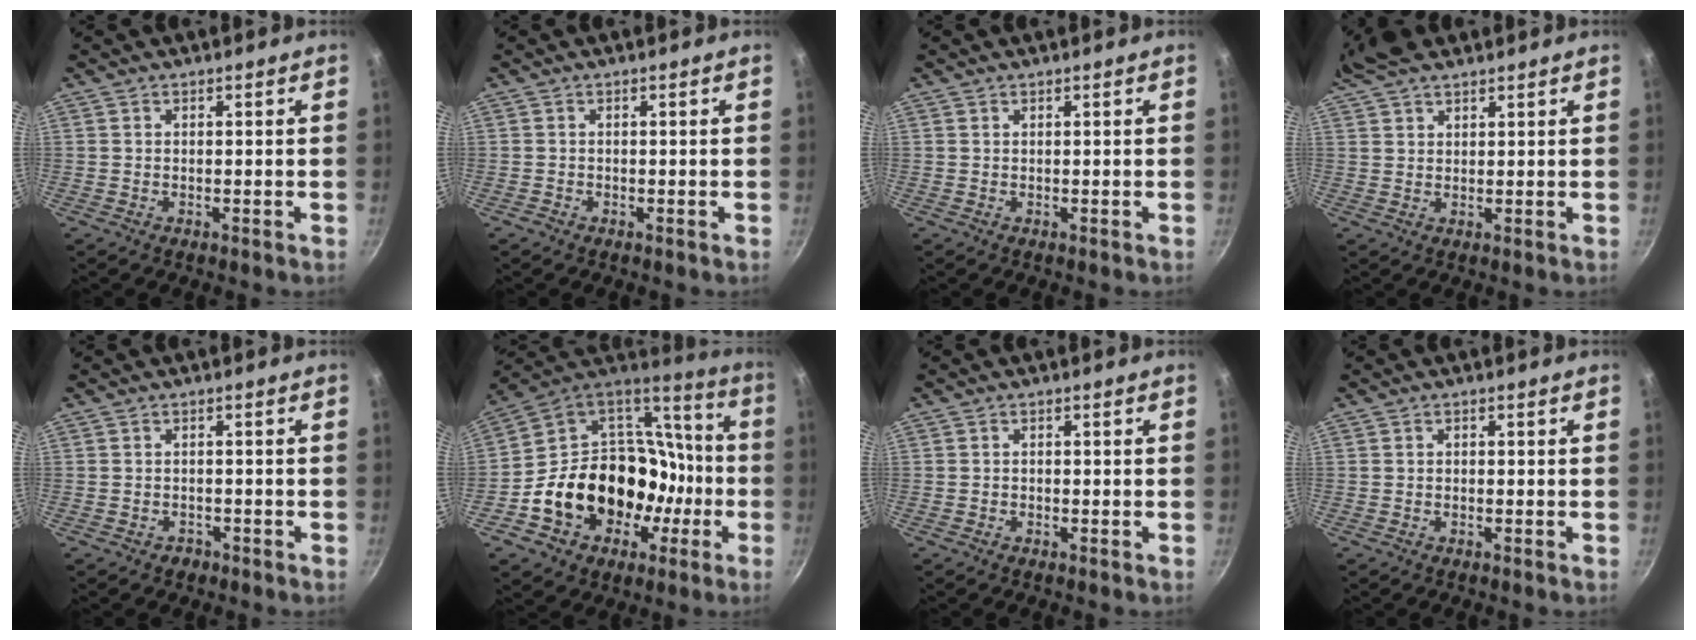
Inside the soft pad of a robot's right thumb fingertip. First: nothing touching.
{"total": 0.6, "force": [-0.4, 0.4, 0.1], "torque": [-0.008, 0.007, -0.008]}
{"total": 0.0}
{"total": 7.5, "force": [5.5, 3.3, 3.9], "torque": [-0.064, 0.009, 0.099]}
{"total": 1.7, "force": [-1.1, 1.2, 0.3], "torque": [0.003, 0.016, -0.010]}
{"total": 26.2, "force": [-5.0, 20.3, 15.7], "torque": [-0.244, 0.066, -0.058]}
{"total": 0.9, "force": [-0.5, 0.5, 0.5], "torque": [-0.012, 0.005, -0.010]}
{"total": 0.7, "force": [-0.2, 0.5, 0.4], "torque": [-0.008, 0.005, -0.003]}